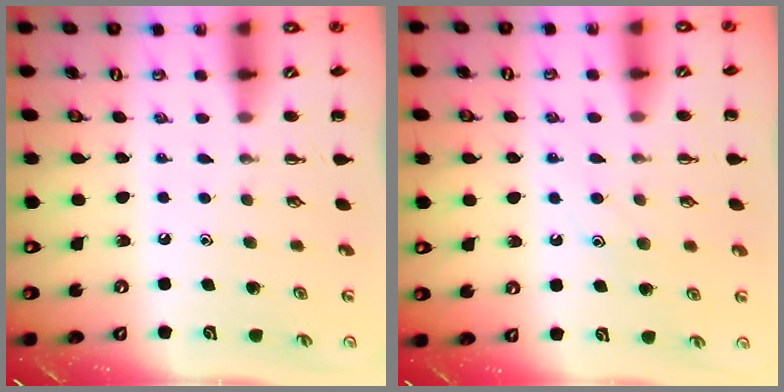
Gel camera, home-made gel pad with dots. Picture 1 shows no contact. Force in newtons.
{"total": 8.4, "press": 8.3, "slide": 0.9}